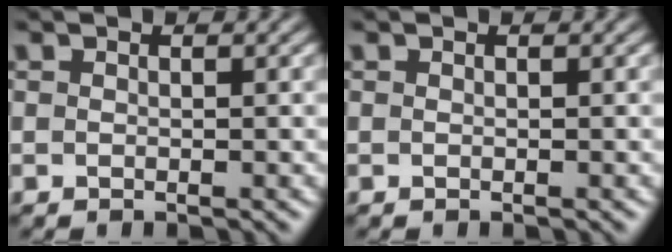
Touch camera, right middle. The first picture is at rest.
{"total": 0.0}